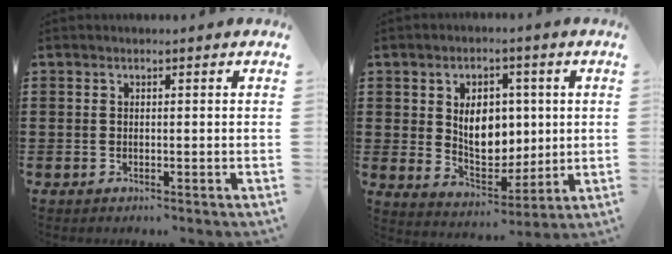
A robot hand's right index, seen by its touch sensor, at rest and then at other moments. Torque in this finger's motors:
{"motor_torque": [1.41, 0.73, 0.59, 0.10]}